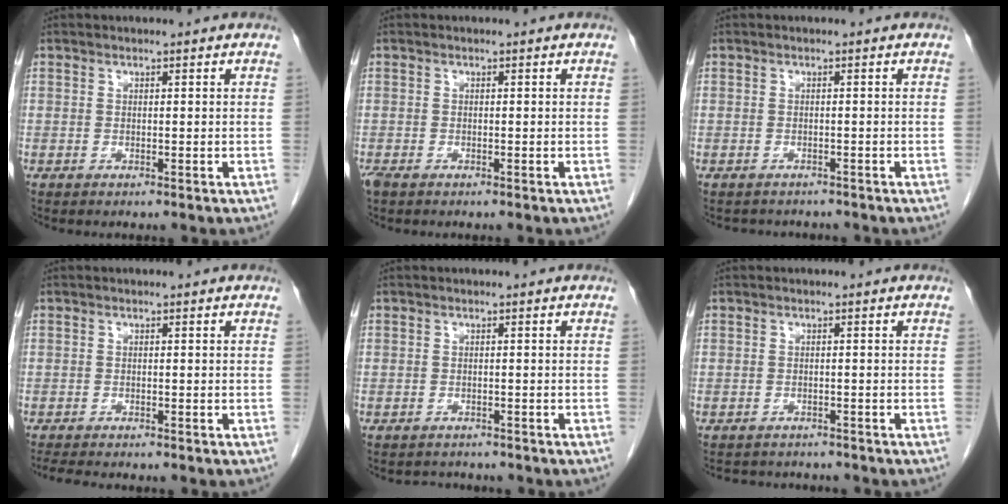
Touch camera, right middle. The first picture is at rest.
{"total": 1.7, "force": [-1.2, 0.8, 0.9], "torque": [-0.023, -0.005, -0.019]}
{"total": 3.2, "force": [-2.8, 1.4, 0.2], "torque": [-0.003, -0.001, -0.037]}
{"total": 3.6, "force": [-3.2, 0.4, 1.6], "torque": [-0.026, -0.011, -0.051]}
{"total": 2.0, "force": [-1.8, 0.8, -0.3], "torque": [0.002, -0.002, -0.029]}
{"total": 4.4, "force": [-4.0, 1.8, 0.3], "torque": [-0.002, 0.001, -0.052]}